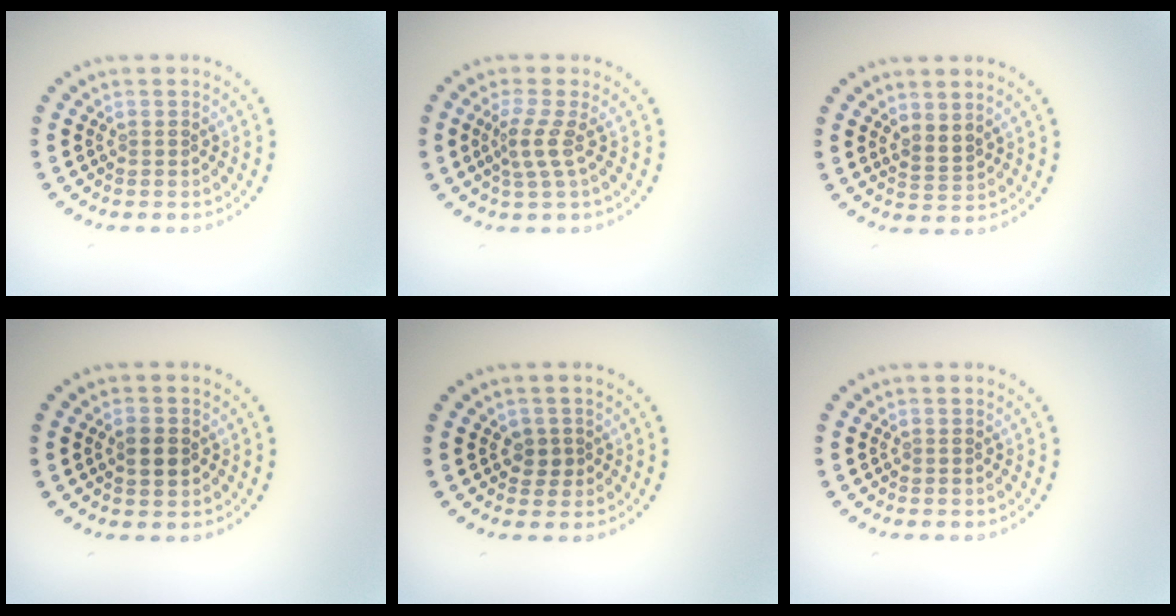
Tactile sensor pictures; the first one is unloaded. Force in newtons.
{"total": 2.2, "press": 1.4, "slide": 1.6}
{"total": 1.7, "press": 1.3, "slide": 1.1}
{"total": 2.1, "press": 2.1, "slide": 0.0}
{"total": 1.5, "press": 1.2, "slide": 0.9}
{"total": 0.0}